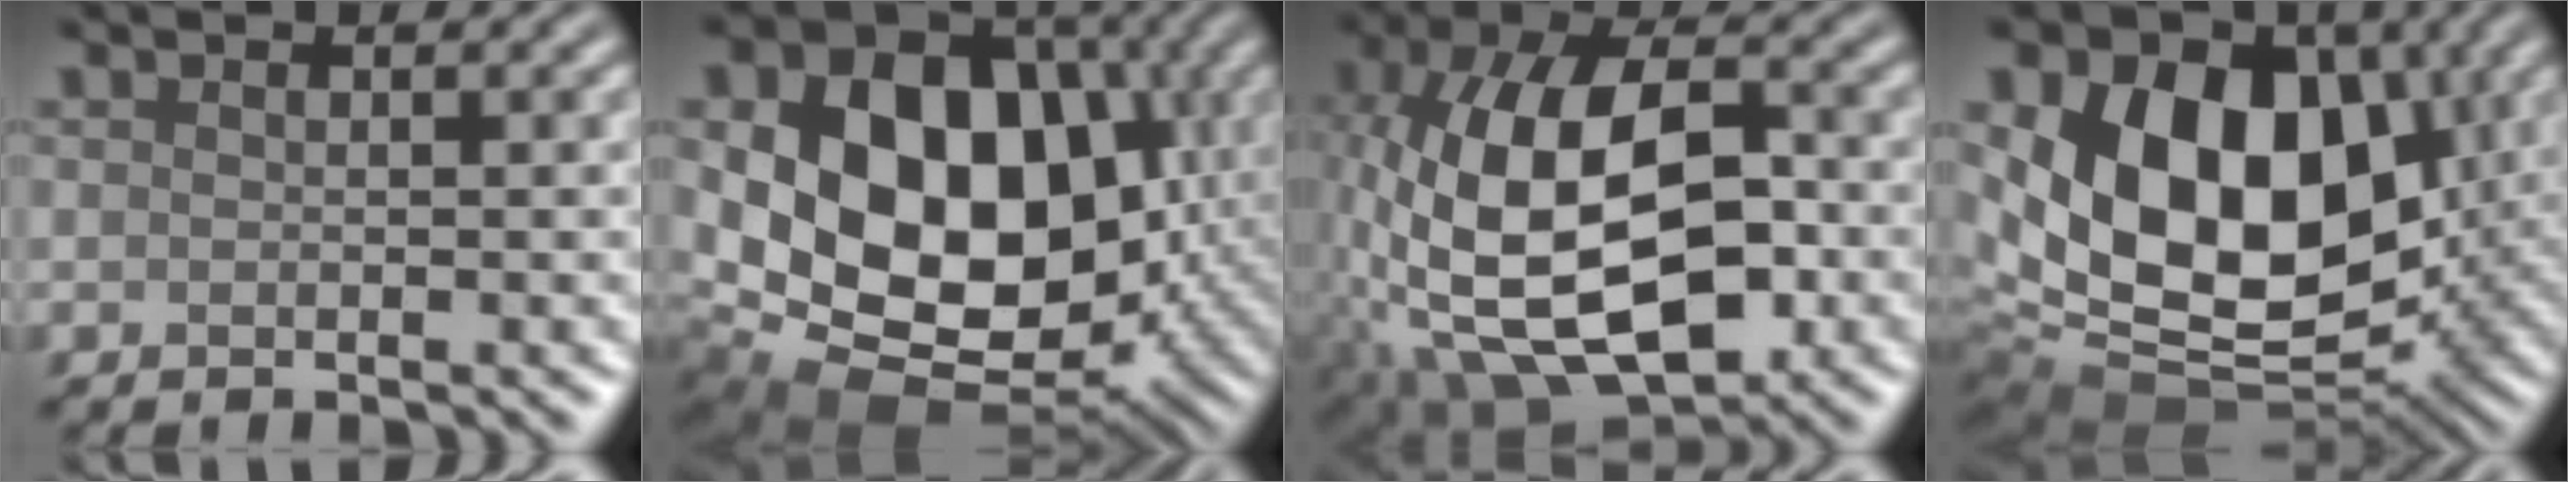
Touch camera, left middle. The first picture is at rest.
{"total": 16.9, "force": [0.9, 12.4, 11.5], "torque": [-0.184, -0.009, 0.016]}
{"total": 15.0, "force": [-3.2, 8.3, 12.1], "torque": [-0.247, -0.001, -0.059]}
{"total": 16.2, "force": [2.1, 11.0, 11.7], "torque": [-0.192, -0.009, 0.040]}